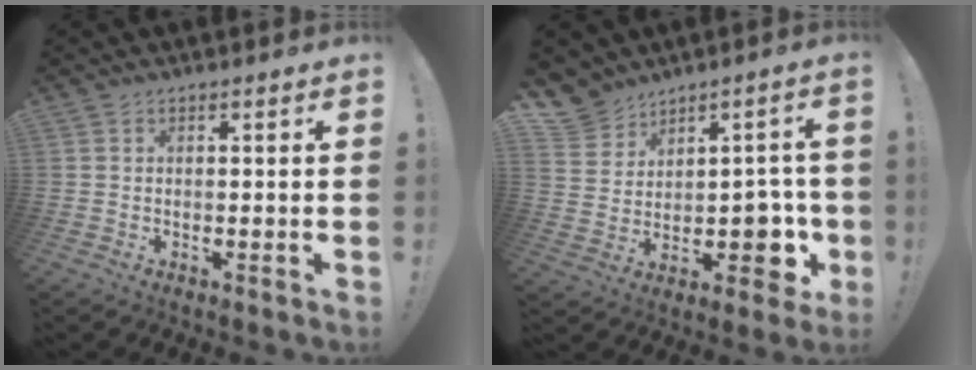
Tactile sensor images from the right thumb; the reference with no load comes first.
{"total": 9.8, "force": [2.8, 8.4, 4.3], "torque": [-0.053, -0.024, 0.072]}